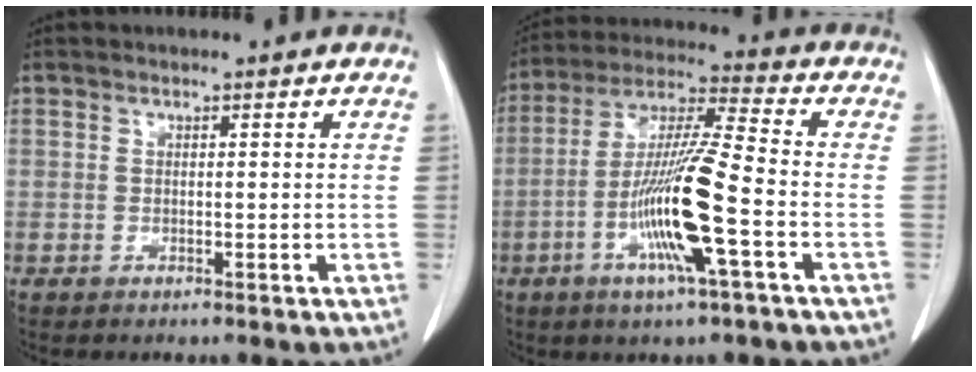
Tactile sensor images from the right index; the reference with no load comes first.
{"total": 14.1, "force": [-4.4, 0.1, 13.4], "torque": [-0.266, -0.007, -0.089]}